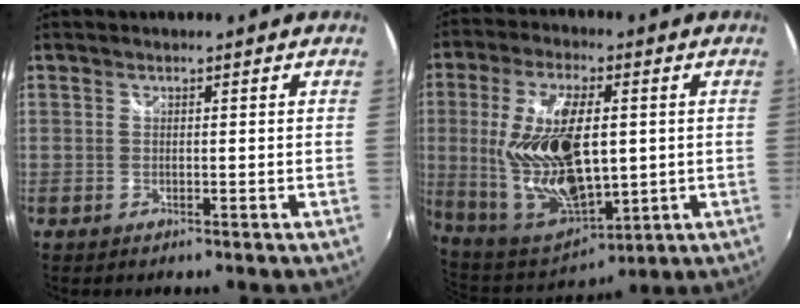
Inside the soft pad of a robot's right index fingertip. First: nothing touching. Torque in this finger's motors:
{"motor_torque": [0.83, -0.03, 1.05, 0.21]}